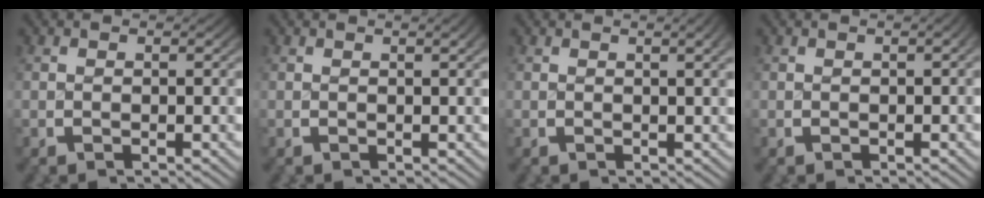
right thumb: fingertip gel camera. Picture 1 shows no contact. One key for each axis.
{"total": 0.6, "fx": 0.3, "fy": 0.0, "fz": 0.6, "tx": -0.008, "ty": 0.002, "tz": 0.005}
{"total": 1.5, "fx": 0.5, "fy": 0.2, "fz": 1.4, "tx": -0.017, "ty": 0.002, "tz": 0.009}
{"total": 0.5, "fx": 0.0, "fy": 0.2, "fz": 0.5, "tx": -0.005, "ty": 0.003, "tz": -0.001}